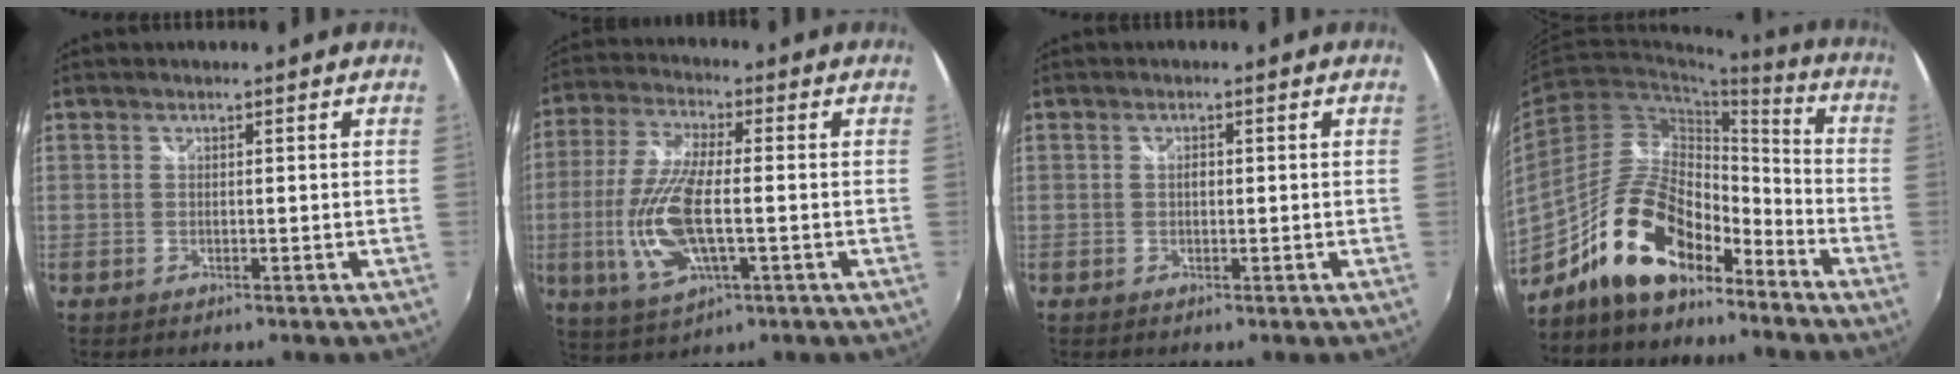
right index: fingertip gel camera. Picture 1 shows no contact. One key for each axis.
{"total": 13.9, "fx": -2.5, "fy": 4.9, "fz": 12.7, "tx": -0.274, "ty": -0.008, "tz": -0.045}
{"total": 0.9, "fx": 0.0, "fy": 0.7, "fz": 0.6, "tx": -0.010, "ty": 0.002, "tz": -0.002}
{"total": 16.2, "fx": -11.4, "fy": 7.5, "fz": 8.6, "tx": -0.168, "ty": 0.027, "tz": -0.196}